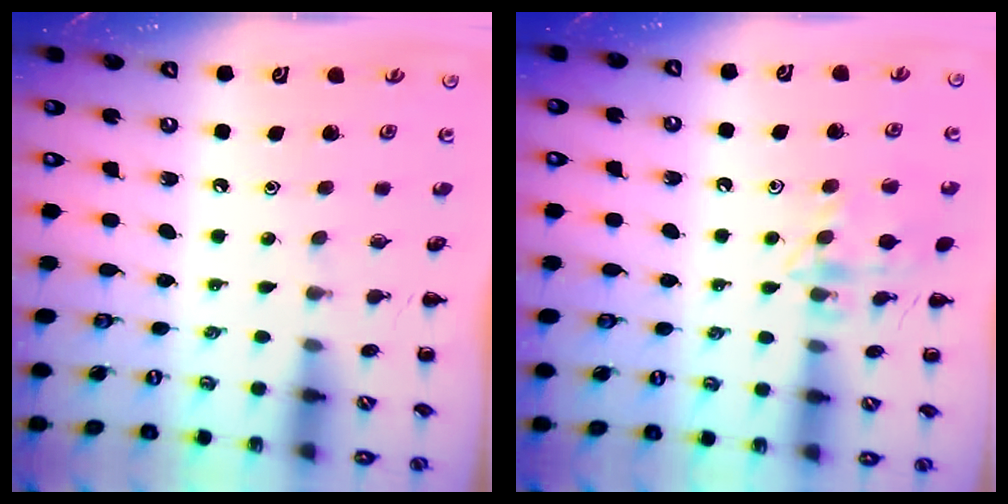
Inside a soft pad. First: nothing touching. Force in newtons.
{"total": 12.8, "press": 12.8, "slide": 0.6}